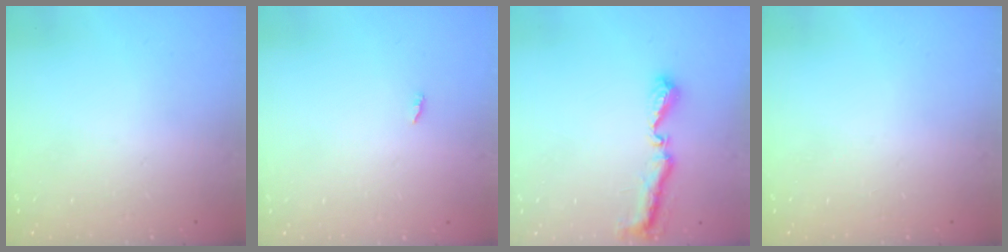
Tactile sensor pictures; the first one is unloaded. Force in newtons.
{"total": 1.8, "press": 1.8, "slide": 0.2}
{"total": 8.1, "press": 8.1, "slide": 0.5}
{"total": 0.0}